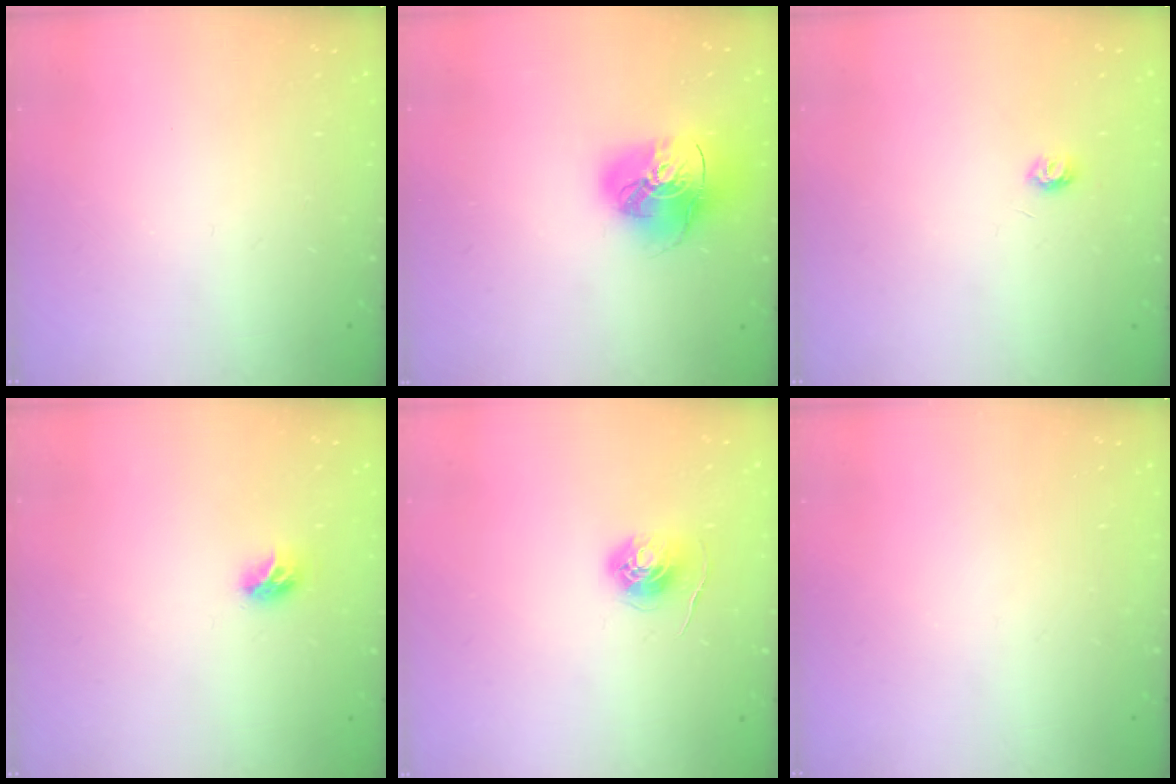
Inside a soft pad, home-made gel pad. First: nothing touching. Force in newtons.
{"total": 16.2, "press": 16.1, "slide": 1.7}
{"total": 3.9, "press": 3.9, "slide": 0.5}
{"total": 7.5, "press": 7.4, "slide": 0.7}
{"total": 5.7, "press": 5.7, "slide": 0.5}
{"total": 0.0}